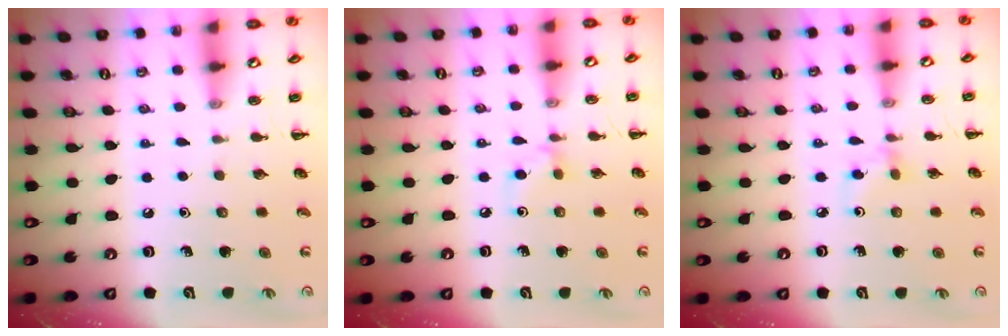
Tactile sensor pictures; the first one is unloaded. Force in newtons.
{"total": 4.7, "press": 4.5, "slide": 1.4}
{"total": 2.5, "press": 2.4, "slide": 0.9}